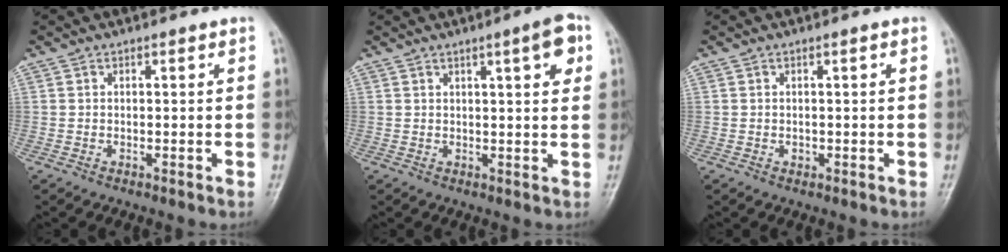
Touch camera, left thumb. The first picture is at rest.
{"total": 5.6, "force": [2.5, 1.0, 4.9], "torque": [-0.060, -0.006, 0.031]}
{"total": 0.6, "force": [-0.1, 0.5, 0.4], "torque": [-0.003, 0.004, -0.001]}